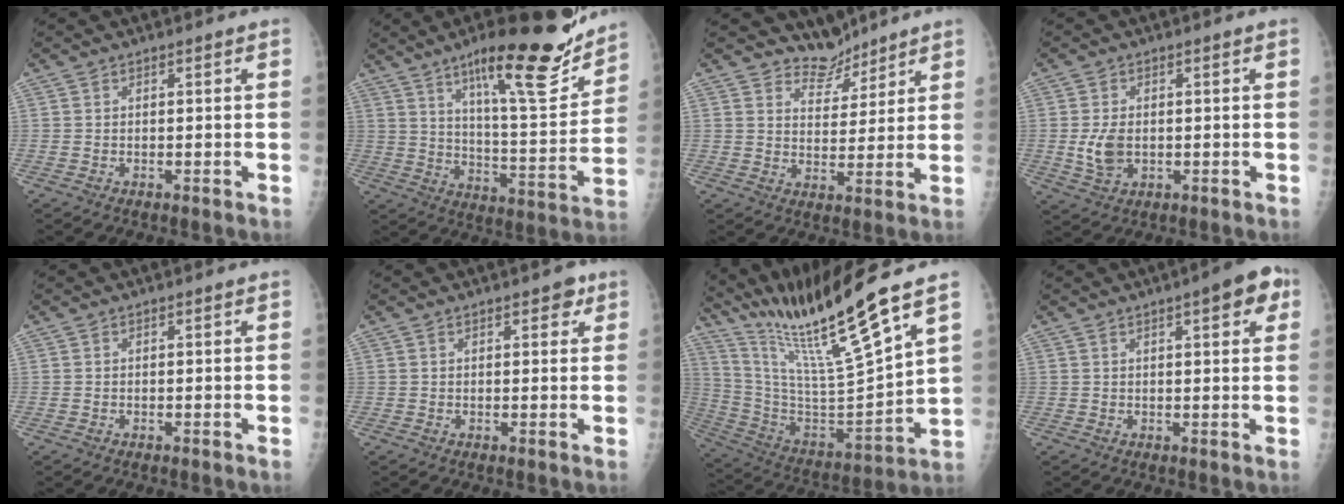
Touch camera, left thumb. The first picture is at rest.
{"total": 21.2, "force": [14.6, 4.4, 14.8], "torque": [-0.188, -0.082, 0.230]}
{"total": 5.4, "force": [4.9, 2.3, -0.6], "torque": [0.038, -0.048, 0.088]}
{"total": 5.0, "force": [-0.4, 3.3, 3.7], "torque": [-0.071, -0.003, -0.002]}
{"total": 0.0}
{"total": 2.6, "force": [1.4, 1.3, 1.7], "torque": [-0.007, -0.002, 0.014]}
{"total": 21.1, "force": [16.2, -0.6, 13.5], "torque": [-0.222, -0.085, 0.312]}
{"total": 6.8, "force": [3.1, 2.0, 5.8], "torque": [-0.057, -0.001, 0.032]}